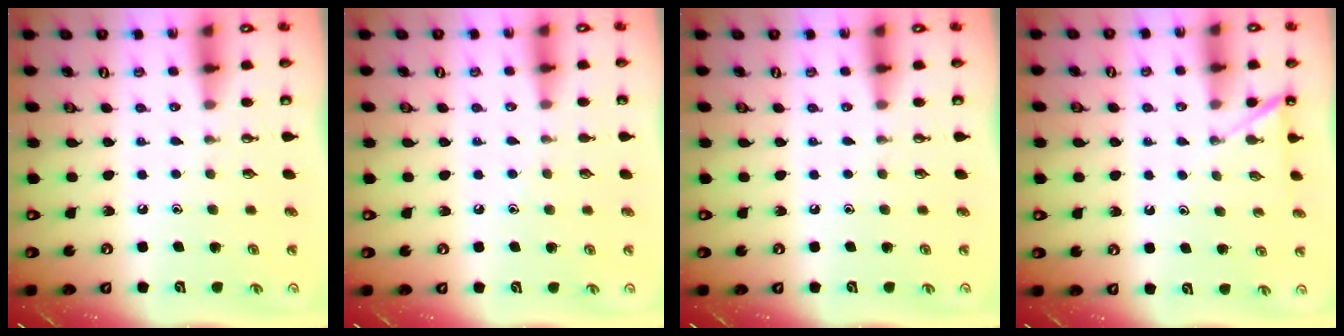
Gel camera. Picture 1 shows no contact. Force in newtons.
{"total": 3.0, "press": 2.9, "slide": 0.4}
{"total": 0.0}
{"total": 4.0, "press": 4.0, "slide": 0.4}